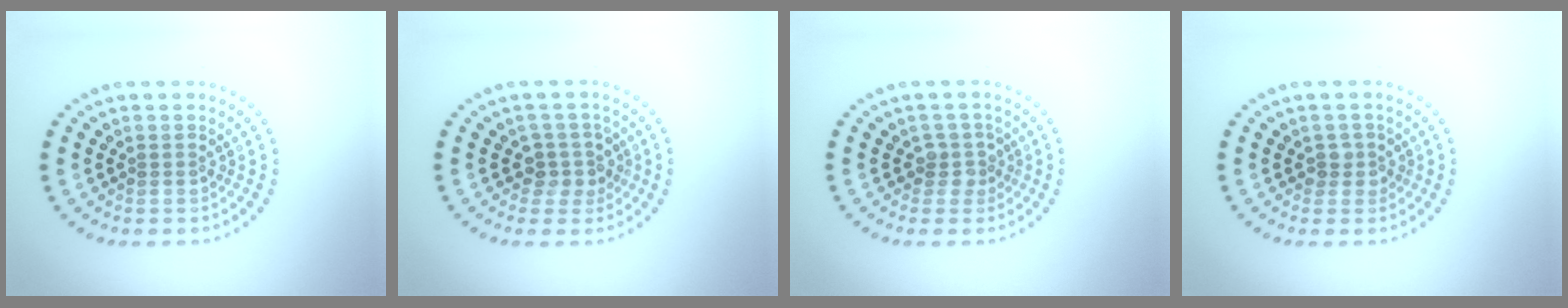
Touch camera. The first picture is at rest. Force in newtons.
{"total": 2.3, "press": 1.9, "slide": 1.3}
{"total": 1.8, "press": 1.3, "slide": 1.3}
{"total": 1.5, "press": 1.3, "slide": 0.7}